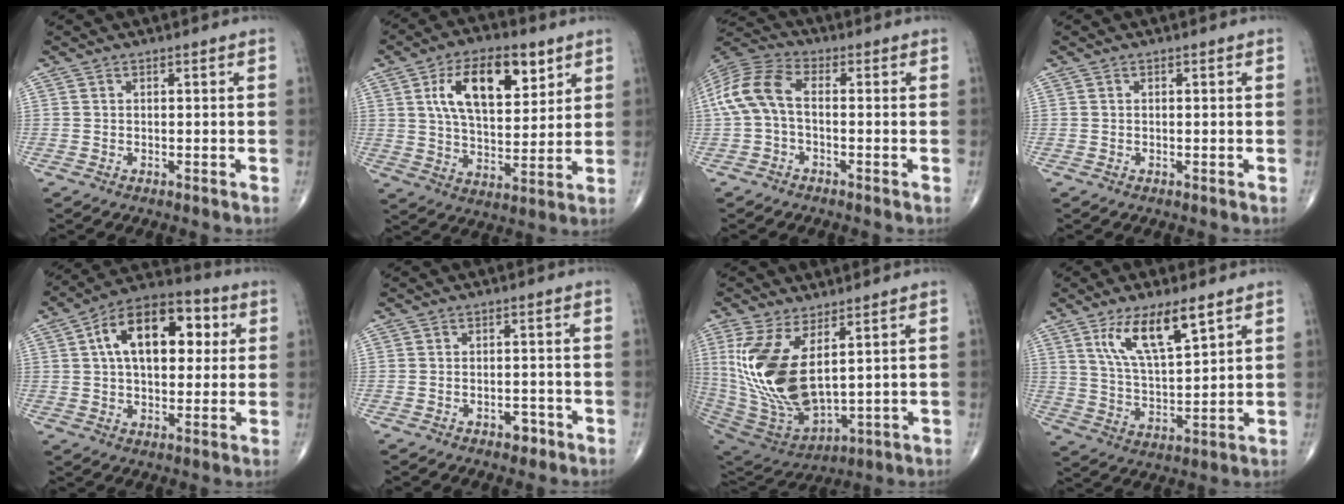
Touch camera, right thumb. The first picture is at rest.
{"total": 15.8, "force": [6.5, 7.9, 12.1], "torque": [-0.172, -0.021, 0.115]}
{"total": 9.5, "force": [-0.6, 5.2, 7.9], "torque": [-0.177, 0.030, -0.021]}
{"total": 0.0}
{"total": 17.5, "force": [4.2, 10.0, 13.8], "torque": [-0.186, 0.021, 0.059]}
{"total": 2.5, "force": [-1.5, 1.5, 1.3], "torque": [-0.010, 0.010, -0.017]}
{"total": 17.8, "force": [4.6, 8.3, 15.1], "torque": [-0.315, -0.037, 0.109]}
{"total": 11.9, "force": [6.5, 3.6, 9.3], "torque": [-0.163, -0.033, 0.130]}